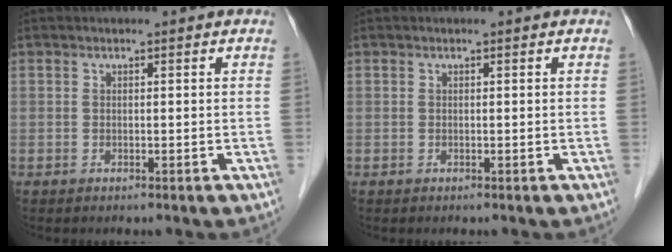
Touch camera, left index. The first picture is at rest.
{"total": 0.0}